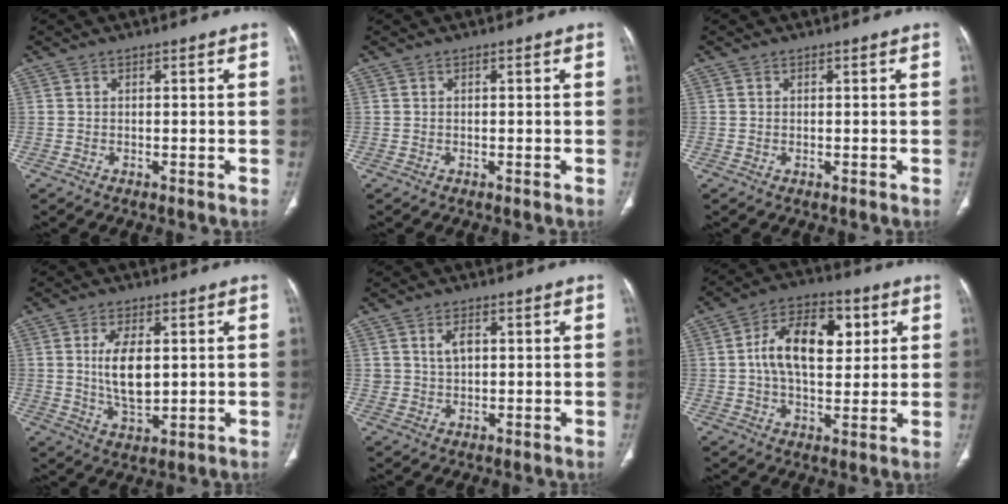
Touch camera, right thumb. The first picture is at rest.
{"total": 0.0}
{"total": 0.0}
{"total": 8.9, "force": [1.1, 4.5, 7.6], "torque": [-0.134, -0.017, 0.027]}
{"total": 3.2, "force": [0.9, 2.1, 2.3], "torque": [-0.033, -0.005, 0.020]}
{"total": 14.7, "force": [3.0, 8.5, 11.6], "torque": [-0.172, 0.008, 0.044]}